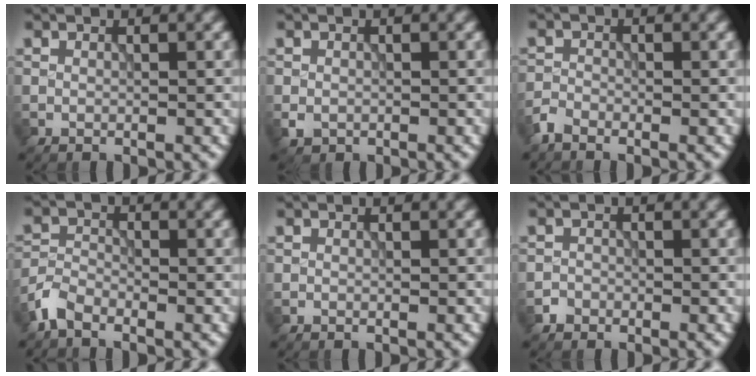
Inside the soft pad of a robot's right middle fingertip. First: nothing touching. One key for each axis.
{"total": 1.2, "fx": -0.3, "fy": 1.0, "fz": 0.5, "tx": -0.008, "ty": -0.006, "tz": -0.008}
{"total": 1.4, "fx": -1.3, "fy": 0.5, "fz": 0.4, "tx": -0.008, "ty": 0.001, "tz": -0.034}
{"total": 2.5, "fx": -2.0, "fy": 1.1, "fz": 1.0, "tx": -0.022, "ty": 0.004, "tz": -0.051}
{"total": 0.0}
{"total": 0.9, "fx": -0.6, "fy": 0.7, "fz": -0.1, "tx": 0.008, "ty": 0.002, "tz": -0.011}